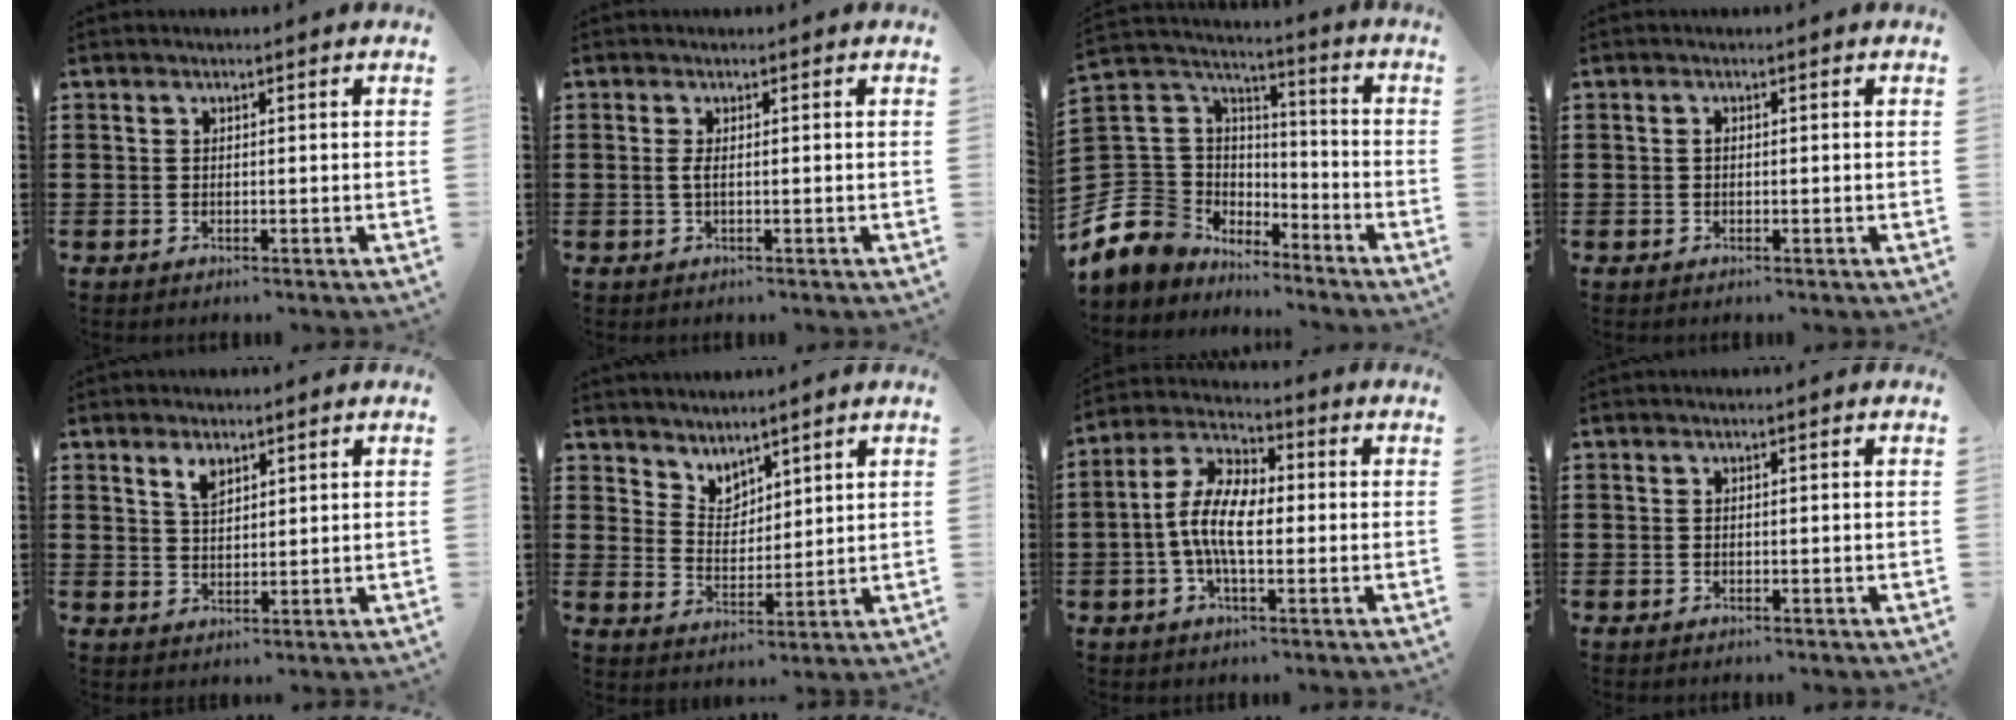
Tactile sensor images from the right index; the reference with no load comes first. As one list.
[{"total": 1.4, "force": [-0.1, 0.2, 1.4], "torque": [-0.035, -0.004, -0.005]}, {"total": 9.0, "force": [-4.5, 7.9, 0.6], "torque": [-0.081, -0.011, -0.088]}, {"total": 0.5, "force": [-0.1, 0.3, 0.4], "torque": [-0.011, -0.002, -0.002]}, {"total": 3.0, "force": [1.9, 1.5, 1.7], "torque": [-0.032, 0.001, 0.034]}, {"total": 3.8, "force": [3.4, 1.5, -0.5], "torque": [-0.009, -0.012, 0.064]}, {"total": 9.2, "force": [-1.2, 4.0, 8.2], "torque": [-0.187, -0.005, -0.028]}, {"total": 0.0}]